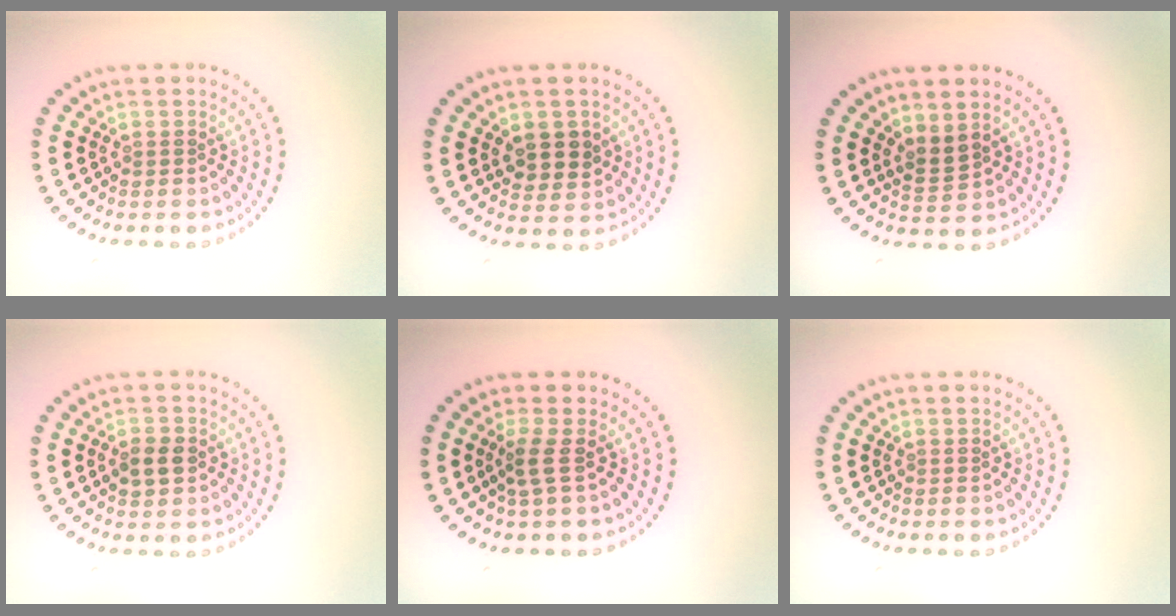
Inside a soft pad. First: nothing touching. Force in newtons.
{"total": 2.7, "press": 2.5, "slide": 0.9}
{"total": 1.7, "press": 1.3, "slide": 1.1}
{"total": 2.3, "press": 2.3, "slide": 0.4}
{"total": 1.8, "press": 1.1, "slide": 1.4}
{"total": 0.0}